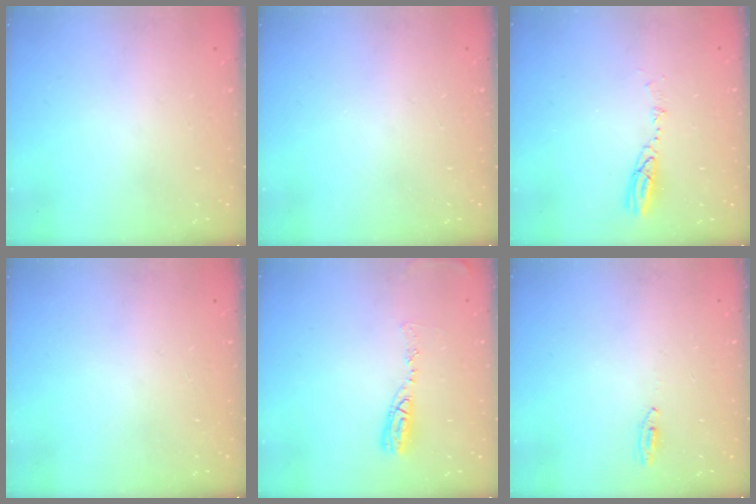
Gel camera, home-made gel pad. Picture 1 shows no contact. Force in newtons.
{"total": 0.0}
{"total": 4.7, "press": 4.6, "slide": 0.5}
{"total": 0.0}
{"total": 8.9, "press": 8.9, "slide": 0.8}
{"total": 2.7, "press": 2.5, "slide": 1.0}